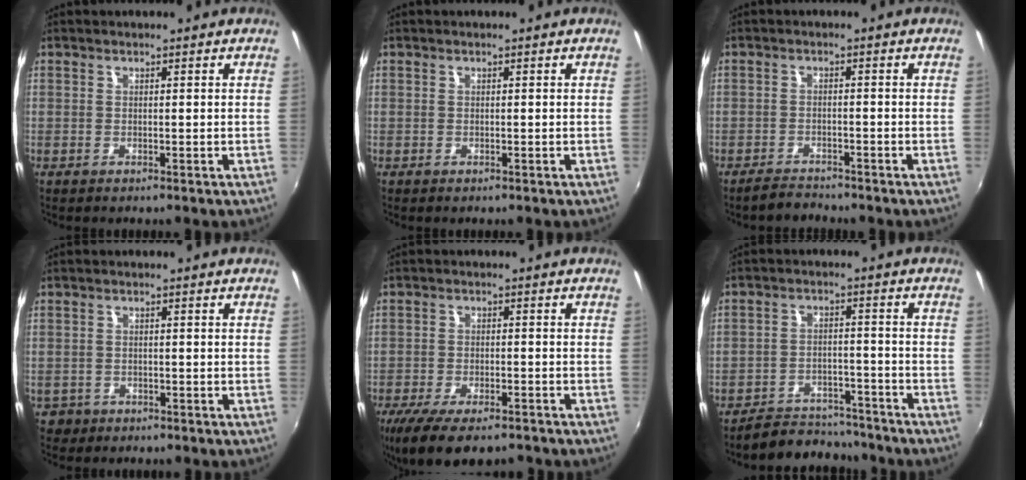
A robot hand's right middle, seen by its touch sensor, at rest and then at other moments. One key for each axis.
{"total": 0.0}
{"total": 2.7, "fx": -2.5, "fy": 0.7, "fz": 0.3, "tx": -0.020, "ty": 0.001, "tz": -0.045}
{"total": 2.9, "fx": -1.4, "fy": 2.4, "fz": 0.7, "tx": -0.024, "ty": -0.001, "tz": -0.020}
{"total": 12.7, "fx": -9.3, "fy": 4.4, "fz": 7.5, "tx": -0.160, "ty": -0.039, "tz": -0.153}
{"total": 9.2, "fx": -8.4, "fy": 3.4, "fz": 1.4, "tx": -0.043, "ty": 0.021, "tz": -0.116}